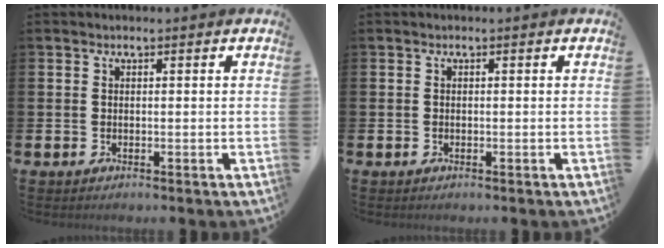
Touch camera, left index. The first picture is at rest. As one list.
[{"total": 0.0}]